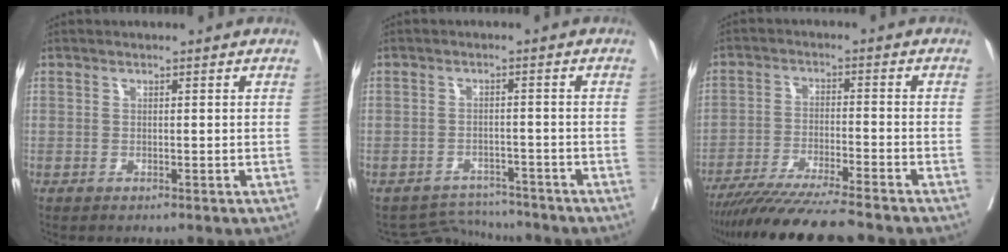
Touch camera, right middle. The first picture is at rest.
{"total": 5.0, "force": [-4.7, 0.3, -1.7], "torque": [0.023, 0.008, -0.071]}
{"total": 12.9, "force": [-11.2, -0.3, 6.5], "torque": [-0.090, -0.032, -0.179]}